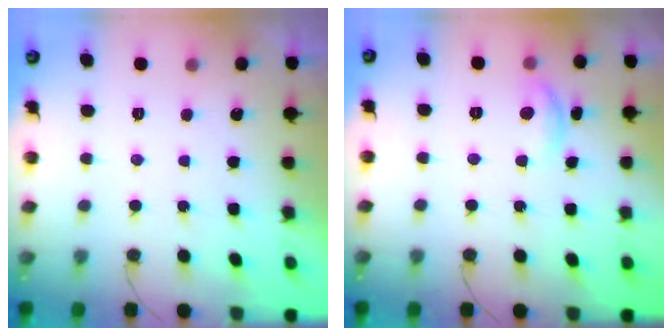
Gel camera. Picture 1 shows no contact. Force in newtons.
{"total": 6.9, "press": 6.9, "slide": 0.5}